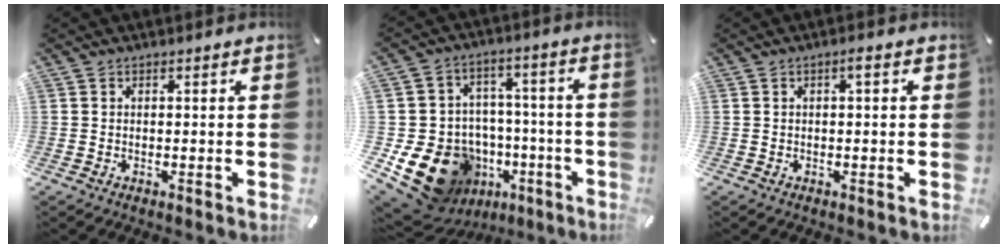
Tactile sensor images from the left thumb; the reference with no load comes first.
{"total": 18.3, "force": [-7.5, 14.6, 8.0], "torque": [-0.133, 0.032, -0.092]}
{"total": 1.6, "force": [0.2, 0.4, 1.5], "torque": [-0.030, 0.005, 0.001]}